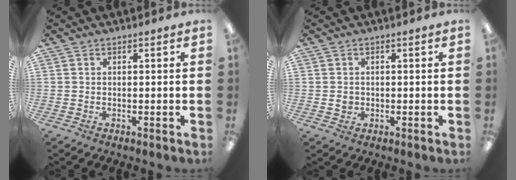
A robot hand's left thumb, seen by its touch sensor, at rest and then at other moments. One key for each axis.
{"total": 1.6, "fx": 0.1, "fy": 1.4, "fz": 0.6, "tx": -0.013, "ty": 0.005, "tz": 0.000}